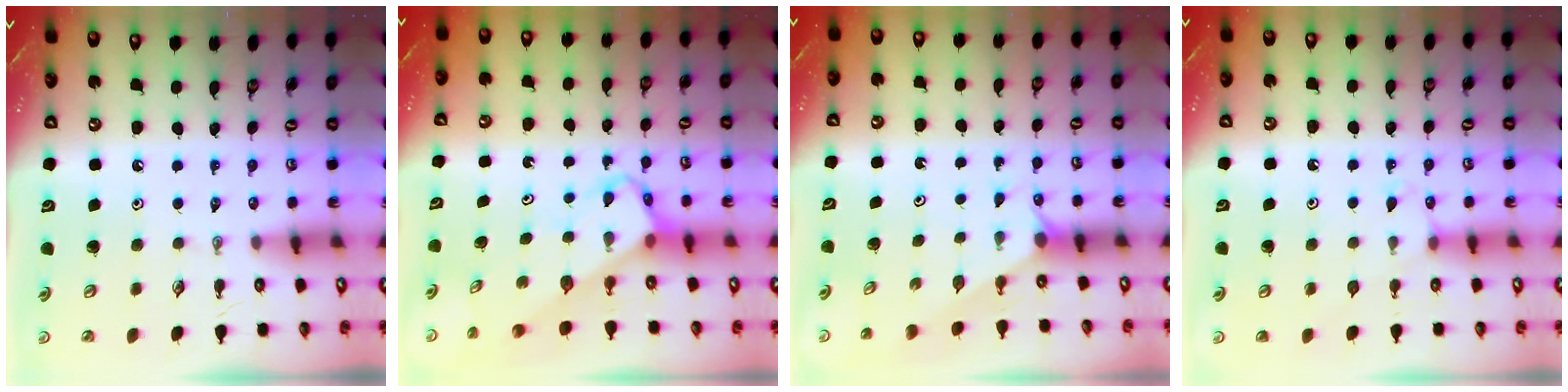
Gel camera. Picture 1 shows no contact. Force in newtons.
{"total": 4.0, "press": 4.0, "slide": 0.2}
{"total": 0.9, "press": 0.9, "slide": 0.2}
{"total": 6.6, "press": 6.6, "slide": 0.6}